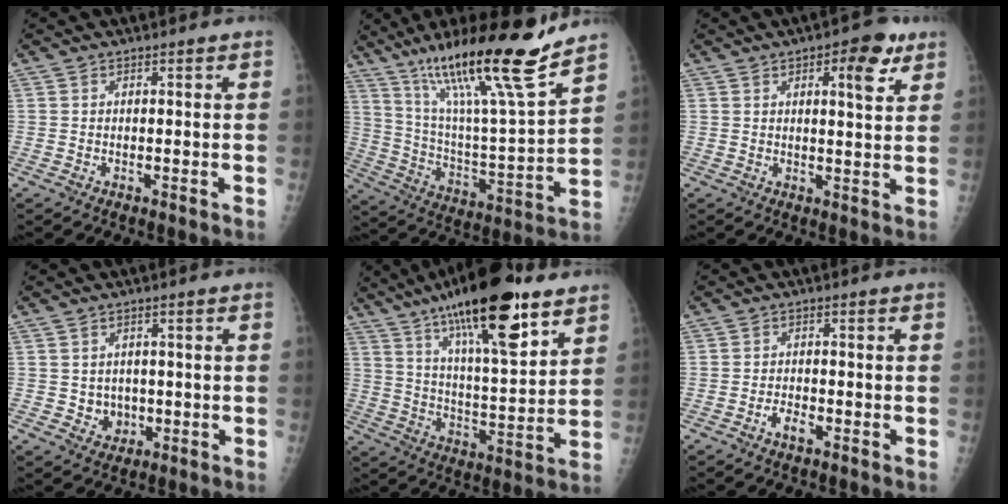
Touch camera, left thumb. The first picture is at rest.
{"total": 24.1, "force": [16.8, 2.1, 17.1], "torque": [-0.269, -0.071, 0.293]}
{"total": 7.4, "force": [3.7, 2.7, 5.8], "torque": [-0.060, -0.014, 0.044]}
{"total": 3.5, "force": [-0.2, 3.2, 1.3], "torque": [-0.002, 0.001, 0.005]}
{"total": 23.8, "force": [14.4, 6.6, 17.8], "torque": [-0.278, -0.048, 0.238]}
{"total": 2.3, "force": [-1.3, 1.1, 1.5], "torque": [-0.027, 0.006, -0.025]}